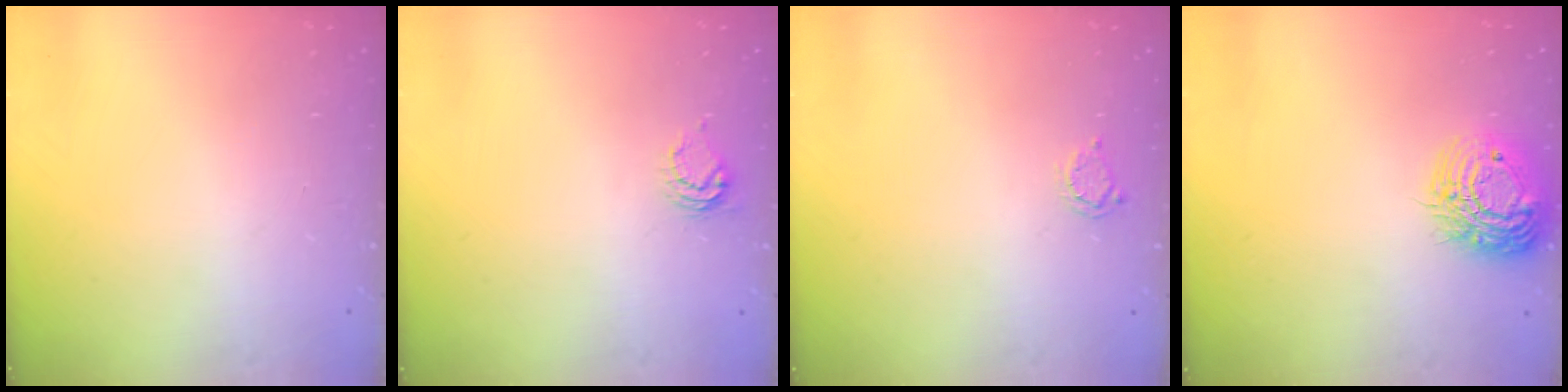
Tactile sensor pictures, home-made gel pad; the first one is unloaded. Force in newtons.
{"total": 4.9, "press": 4.8, "slide": 0.5}
{"total": 2.5, "press": 2.5, "slide": 0.4}
{"total": 15.3, "press": 15.2, "slide": 1.3}